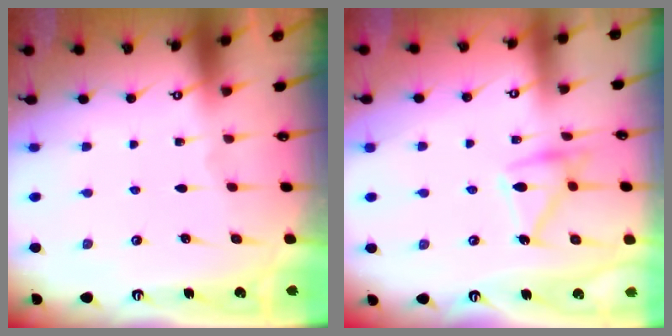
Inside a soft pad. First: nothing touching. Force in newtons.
{"total": 13.7, "press": 13.7, "slide": 0.1}